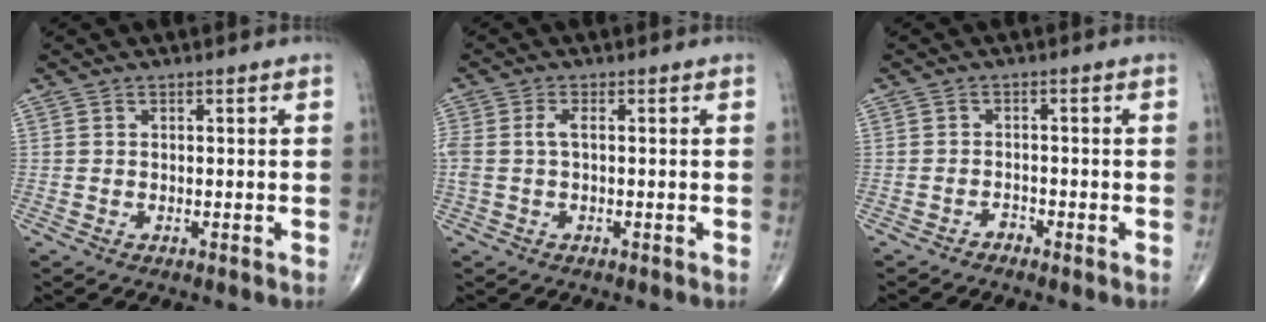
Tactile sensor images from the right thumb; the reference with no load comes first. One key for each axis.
{"total": 3.0, "fx": 0.3, "fy": 1.2, "fz": 2.7, "tx": -0.083, "ty": 0.012, "tz": 0.008}
{"total": 1.2, "fx": -1.1, "fy": 0.4, "fz": 0.1, "tx": 0.003, "ty": 0.003, "tz": -0.024}